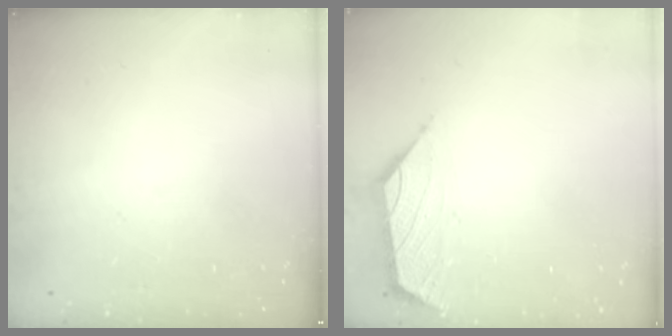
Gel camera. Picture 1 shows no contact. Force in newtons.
{"total": 1.6, "press": 1.4, "slide": 0.6}